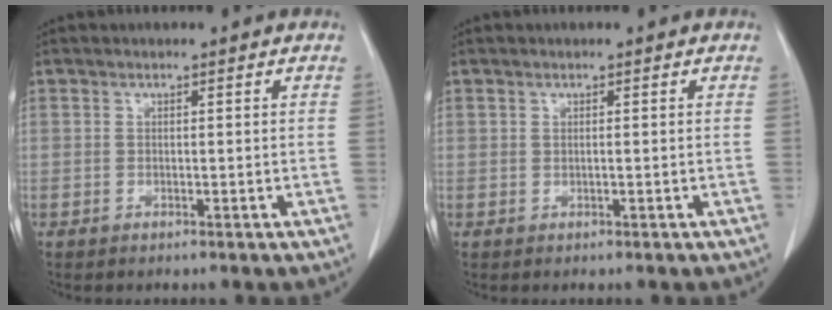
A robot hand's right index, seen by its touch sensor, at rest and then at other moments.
{"total": 0.0}